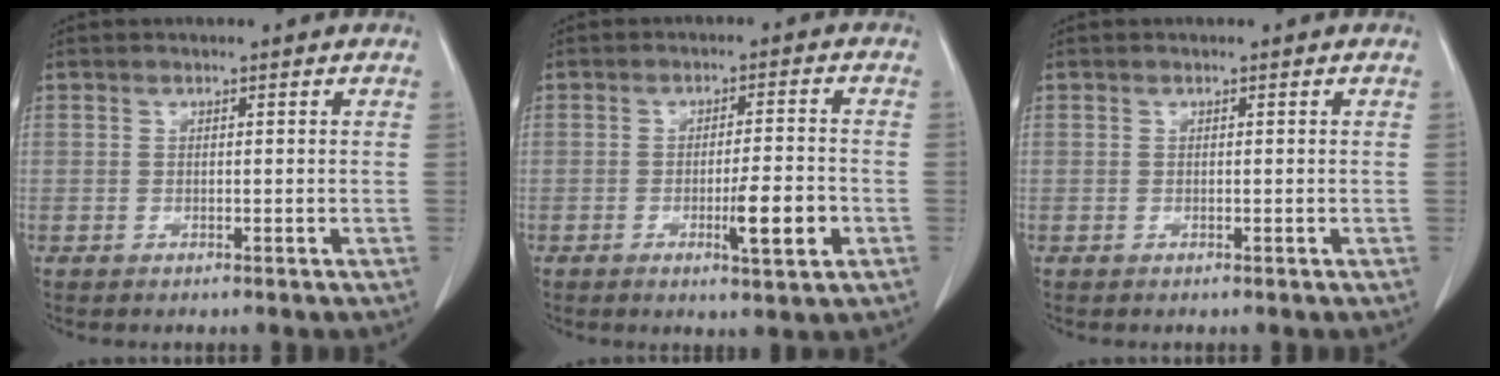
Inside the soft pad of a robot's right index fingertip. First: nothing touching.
{"total": 6.5, "force": [-2.3, 0.6, 6.0], "torque": [-0.095, -0.006, -0.031]}
{"total": 0.0}